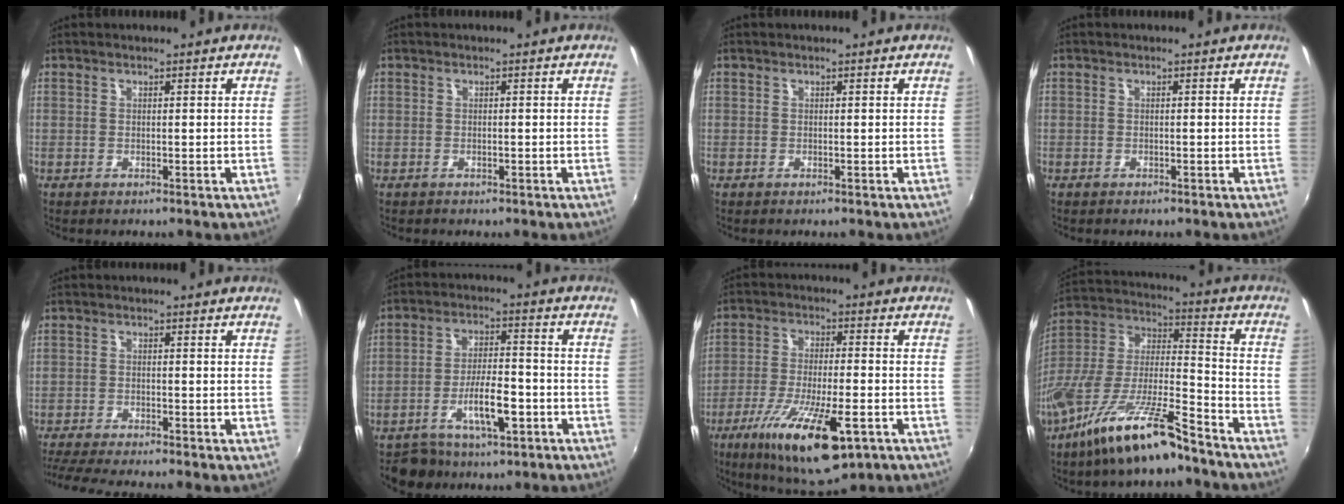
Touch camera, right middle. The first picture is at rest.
{"total": 0.8, "force": [-0.5, 0.6, 0.0], "torque": [-0.001, 0.000, -0.008]}
{"total": 0.0}
{"total": 0.7, "force": [-0.6, 0.3, 0.1], "torque": [-0.005, 0.000, -0.009]}
{"total": 7.5, "force": [-6.7, -0.4, 3.3], "torque": [-0.085, -0.025, -0.113]}
{"total": 10.6, "force": [-5.1, 5.1, 7.8], "torque": [-0.143, 0.009, -0.071]}
{"total": 17.8, "force": [-9.2, 4.7, 14.5], "torque": [-0.274, -0.052, -0.149]}
{"total": 18.6, "force": [-12.7, 3.4, 13.2], "torque": [-0.253, -0.023, -0.238]}